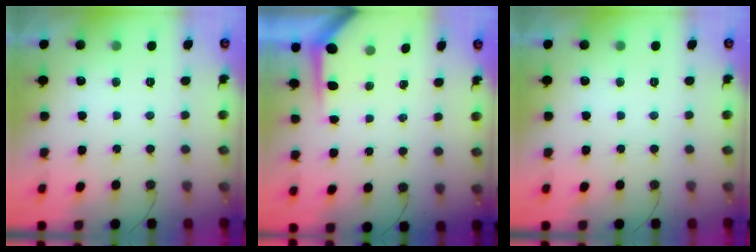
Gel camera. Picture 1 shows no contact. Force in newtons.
{"total": 4.0, "press": 4.0, "slide": 0.3}
{"total": 0.0}